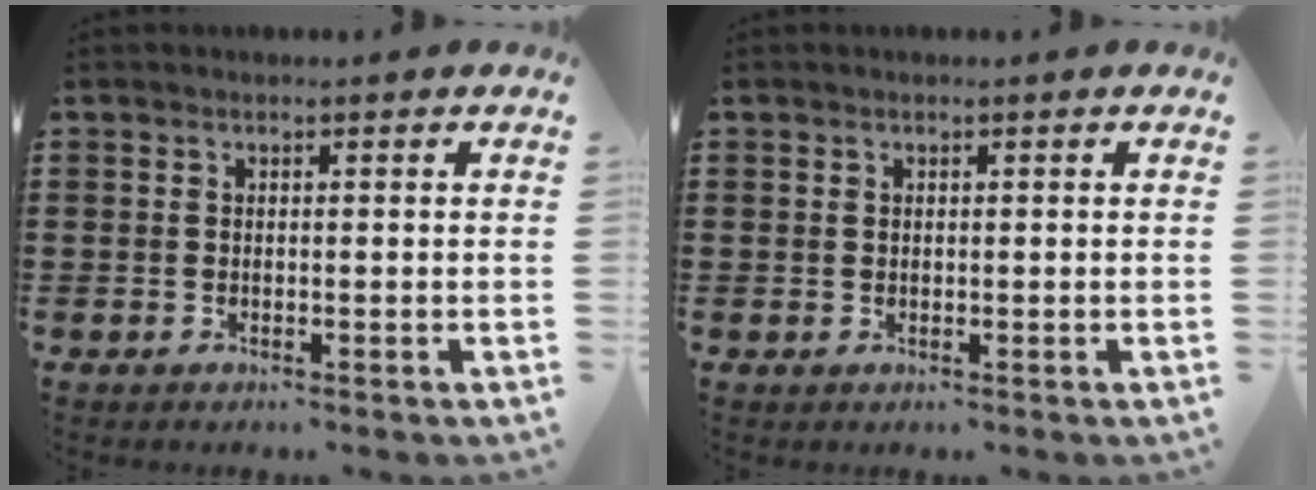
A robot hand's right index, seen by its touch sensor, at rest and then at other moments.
{"total": 0.0}